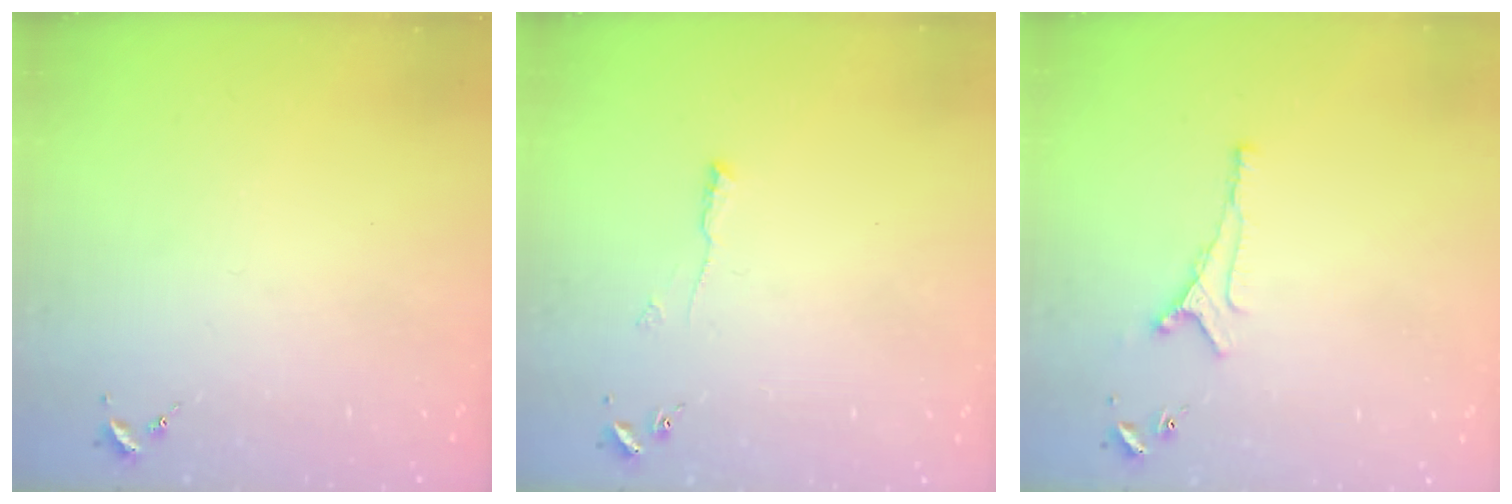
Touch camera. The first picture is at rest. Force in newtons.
{"total": 5.6, "press": 5.5, "slide": 0.8}
{"total": 5.1, "press": 5.1, "slide": 0.7}